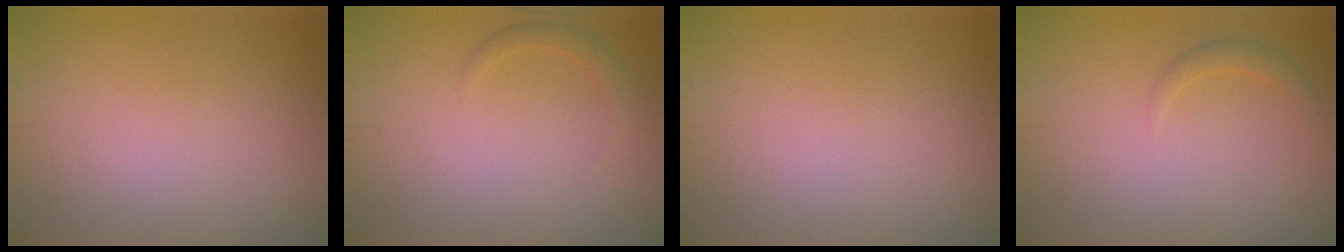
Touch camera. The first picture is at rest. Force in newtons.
{"total": 1.2, "press": 1.2, "slide": 0.1}
{"total": 0.0}
{"total": 1.3, "press": 1.3, "slide": 0.0}